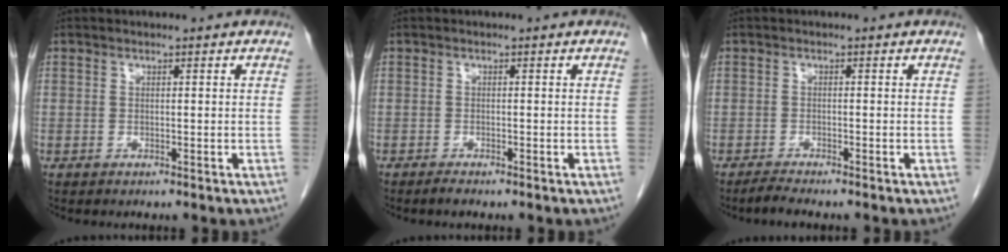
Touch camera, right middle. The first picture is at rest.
{"total": 0.9, "force": [-0.8, 0.1, 0.4], "torque": [-0.009, -0.002, -0.011]}
{"total": 2.1, "force": [-1.9, -0.2, 0.9], "torque": [-0.025, -0.006, -0.036]}